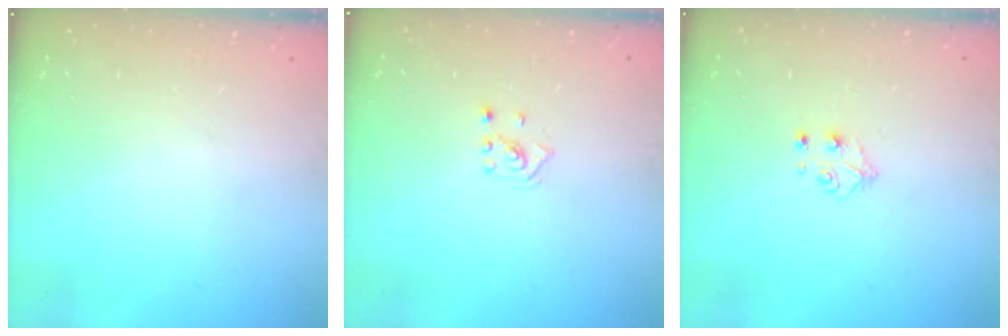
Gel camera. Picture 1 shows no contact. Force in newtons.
{"total": 2.2, "press": 2.2, "slide": 0.6}
{"total": 4.7, "press": 4.7, "slide": 0.4}